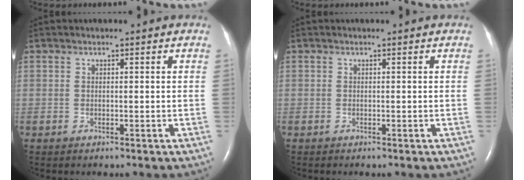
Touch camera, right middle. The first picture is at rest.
{"total": 0.0}